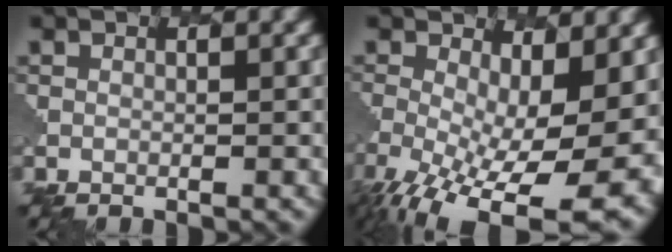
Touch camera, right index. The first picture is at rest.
{"total": 14.8, "force": [-4.6, 6.7, 12.4], "torque": [-0.214, -0.042, -0.049]}